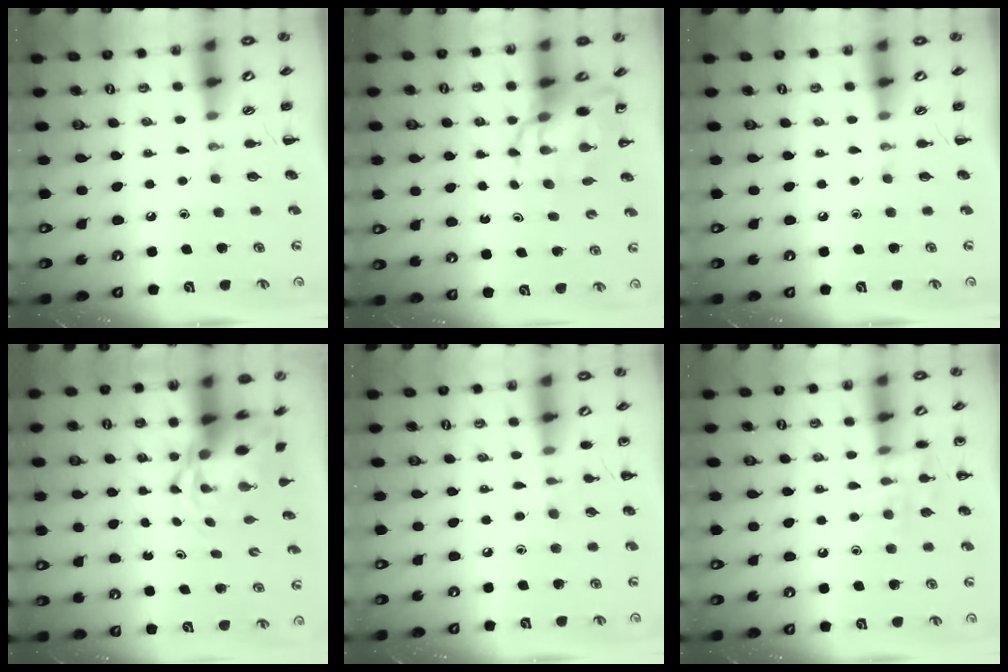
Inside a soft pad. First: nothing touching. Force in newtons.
{"total": 9.9, "press": 9.5, "slide": 2.8}
{"total": 0.0}
{"total": 4.9, "press": 4.7, "slide": 1.1}
{"total": 6.4, "press": 6.1, "slide": 1.9}
{"total": 10.6, "press": 10.6, "slide": 0.6}